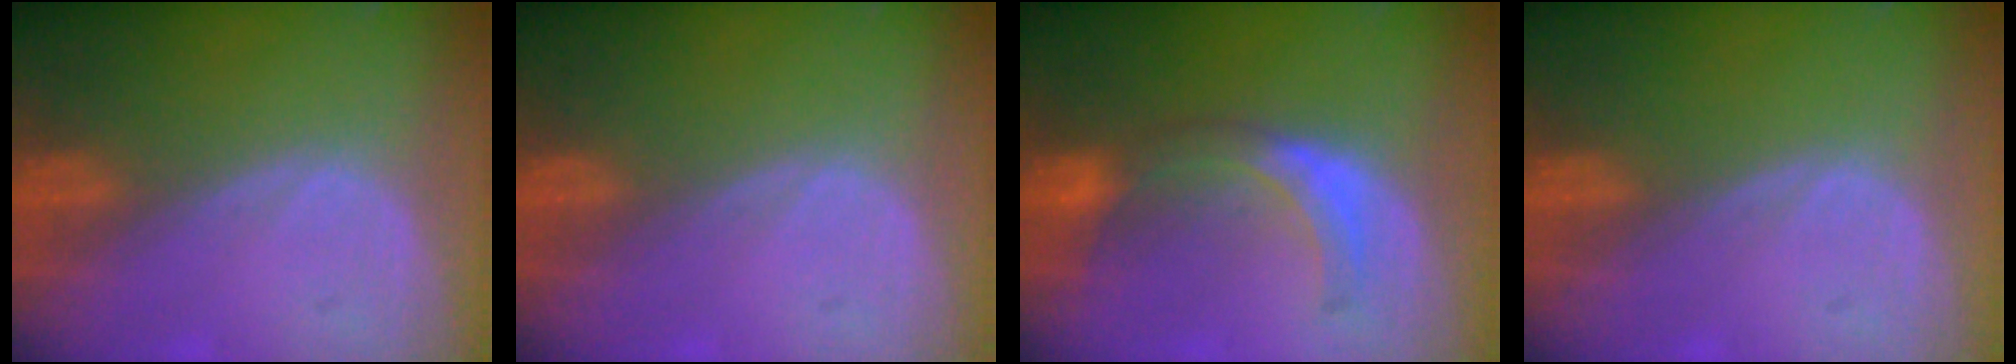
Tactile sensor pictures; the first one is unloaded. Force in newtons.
{"total": 0.0}
{"total": 5.9, "press": 5.9, "slide": 0.6}
{"total": 0.0}